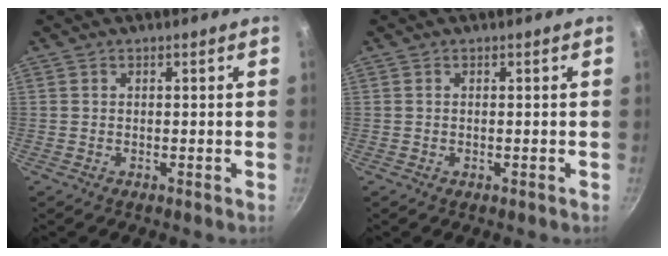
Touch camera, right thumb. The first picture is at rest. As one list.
[{"total": 0.0}]